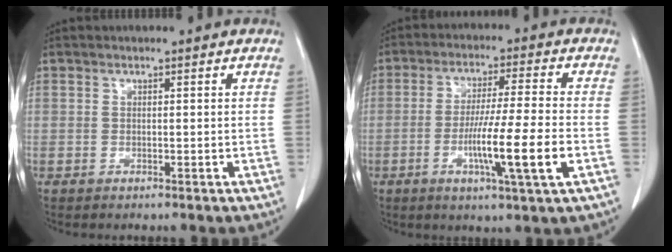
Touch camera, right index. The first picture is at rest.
{"total": 11.0, "force": [-3.2, -0.8, 10.5], "torque": [-0.187, -0.014, -0.057]}